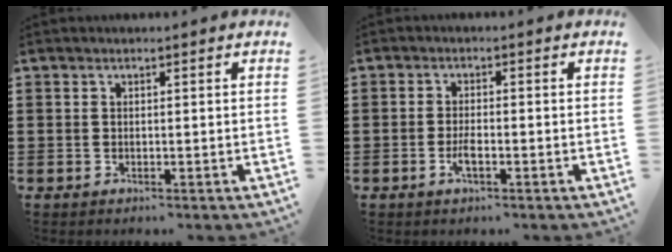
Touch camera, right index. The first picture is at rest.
{"total": 2.5, "force": [-1.1, 0.6, 2.2], "torque": [-0.045, -0.002, -0.022]}